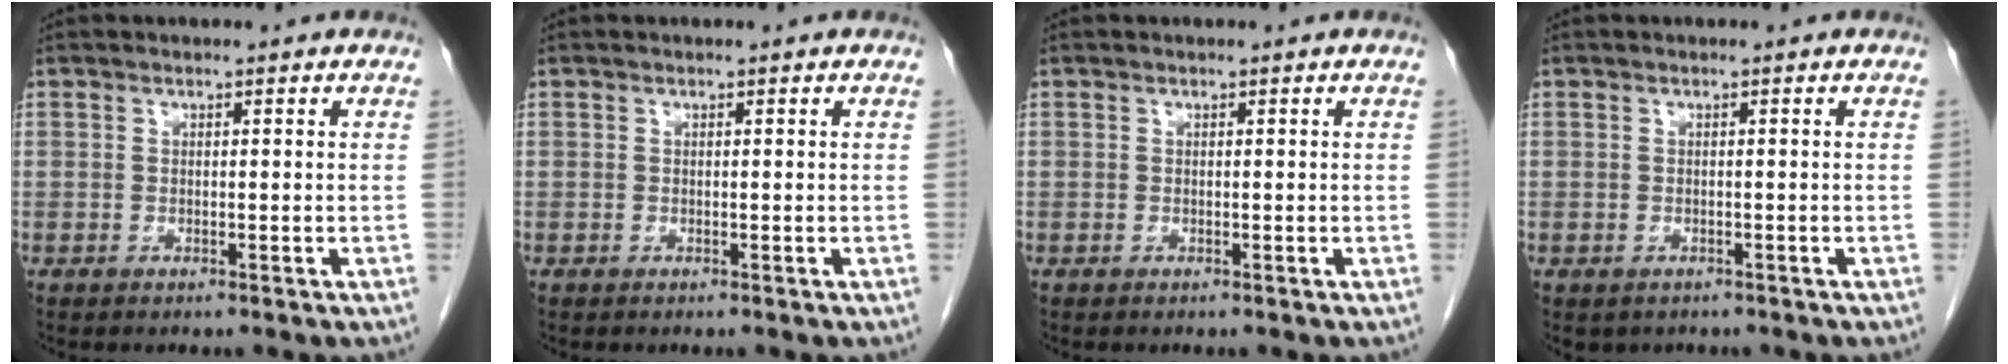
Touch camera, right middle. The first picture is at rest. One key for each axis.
{"total": 0.0}
{"total": 0.0}
{"total": 2.0, "fx": -1.3, "fy": 1.4, "fz": 0.4, "tx": -0.006, "ty": 0.001, "tz": -0.014}